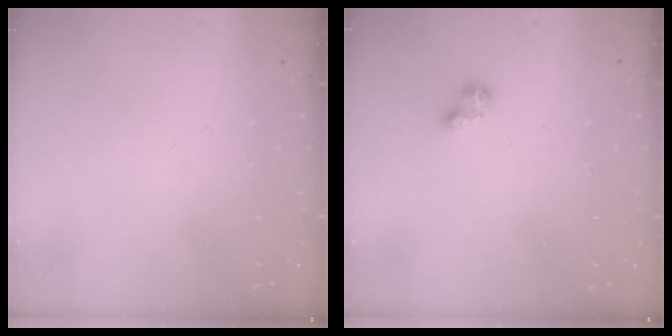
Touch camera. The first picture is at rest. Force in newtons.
{"total": 2.8, "press": 2.8, "slide": 0.4}